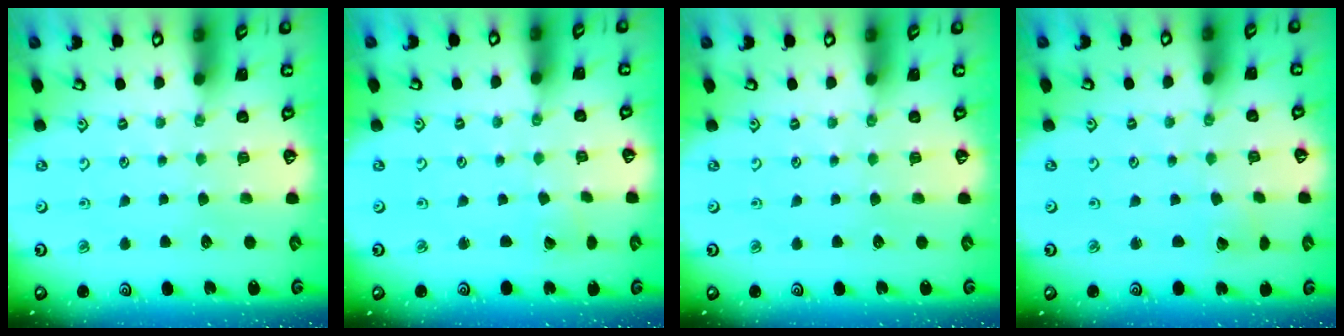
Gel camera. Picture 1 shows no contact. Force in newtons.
{"total": 1.6, "press": 1.6, "slide": 0.1}
{"total": 0.0}
{"total": 2.0, "press": 2.0, "slide": 0.1}